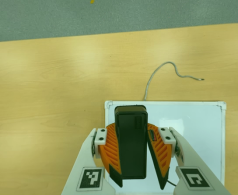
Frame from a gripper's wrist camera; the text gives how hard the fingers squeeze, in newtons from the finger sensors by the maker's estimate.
{"total": 10.4, "left": 10.0, "right": 10.9}